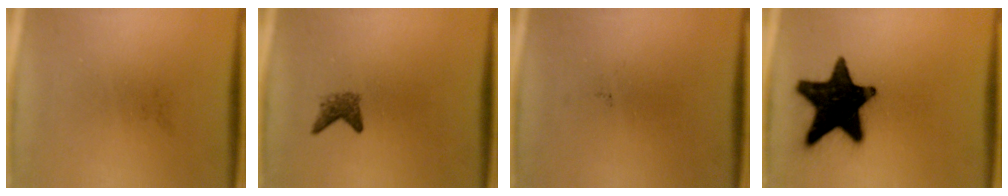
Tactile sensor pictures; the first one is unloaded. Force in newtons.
{"total": 2.0}
{"total": 0.0}
{"total": 19.5}